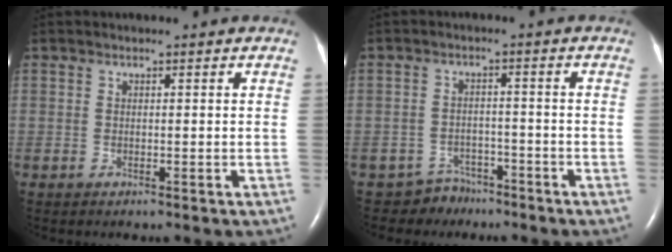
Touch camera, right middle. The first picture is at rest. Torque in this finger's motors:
{"motor_torque": [-0.24, -0.11, -0.07, -0.02]}